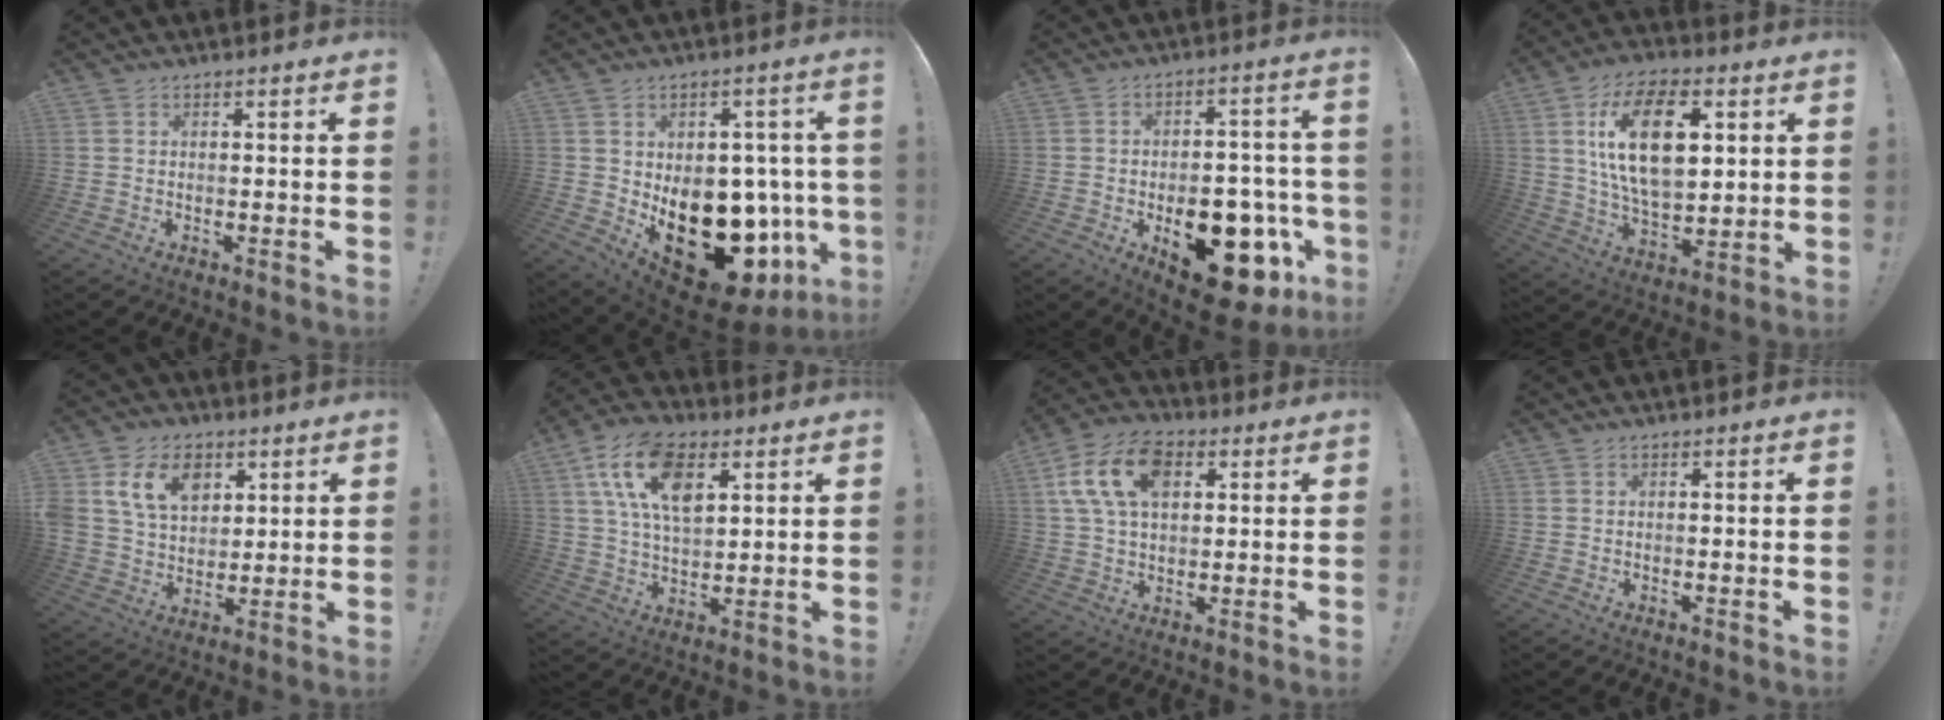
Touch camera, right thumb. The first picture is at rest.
{"total": 20.6, "force": [-5.1, 13.8, 14.5], "torque": [-0.187, 0.010, -0.052]}
{"total": 18.6, "force": [-7.5, 10.4, 13.5], "torque": [-0.149, 0.047, -0.101]}
{"total": 20.6, "force": [5.7, 11.3, 16.3], "torque": [-0.288, -0.003, 0.086]}
{"total": 14.0, "force": [6.1, 10.3, 7.2], "torque": [-0.119, -0.013, 0.120]}
{"total": 16.5, "force": [6.9, 9.3, 11.7], "torque": [-0.206, -0.007, 0.125]}
{"total": 15.7, "force": [5.2, 10.1, 10.8], "torque": [-0.200, 0.002, 0.101]}
{"total": 0.0}